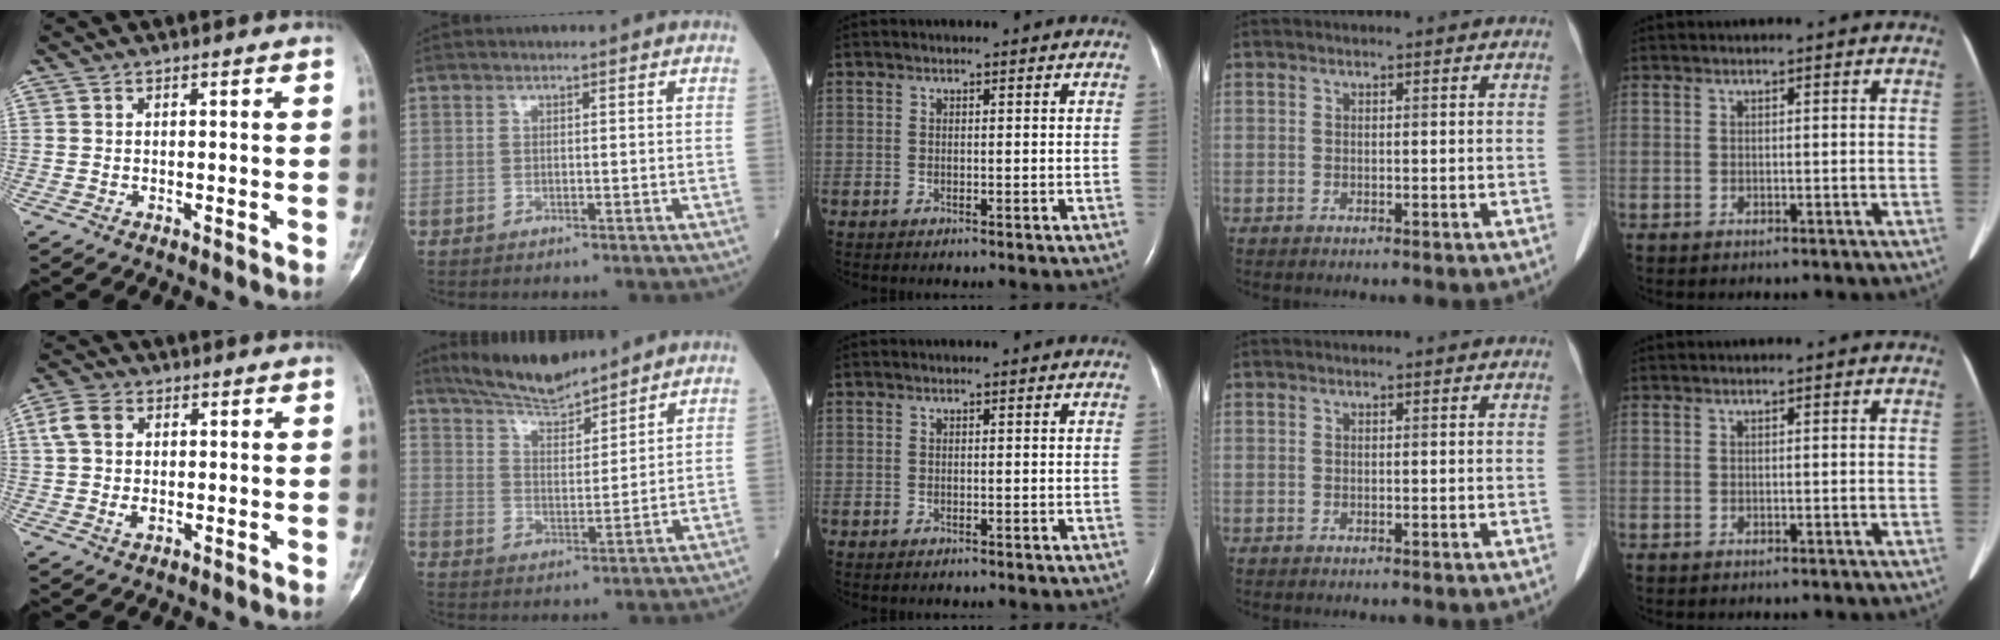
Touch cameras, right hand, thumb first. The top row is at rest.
{"thumb": {"total": 6.4, "force": [1.1, 4.5, 4.3], "torque": [-0.085, 0.006, 0.021]}, "index": {"total": 9.6, "force": [8.8, 1.2, 3.7], "torque": [-0.072, 0.000, 0.164]}}